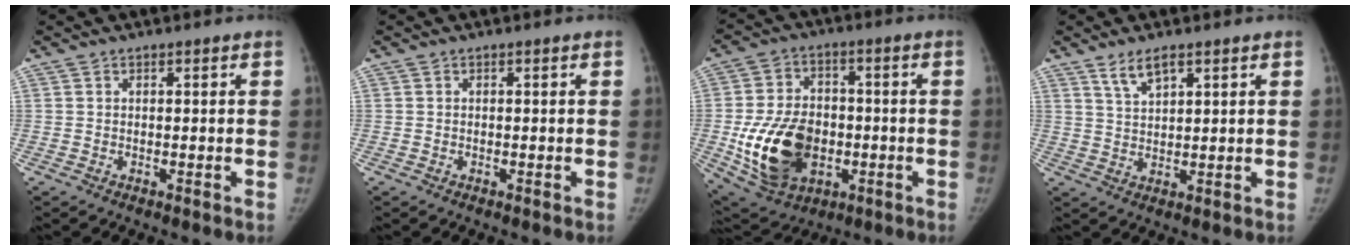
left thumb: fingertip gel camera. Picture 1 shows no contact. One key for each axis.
{"total": 0.0}
{"total": 18.2, "fx": -3.5, "fy": 12.9, "fz": 12.4, "tx": -0.194, "ty": 0.006, "tz": -0.042}
{"total": 4.3, "fx": 3.0, "fy": 1.4, "fz": 2.8, "tx": -0.049, "ty": -0.014, "tz": 0.062}